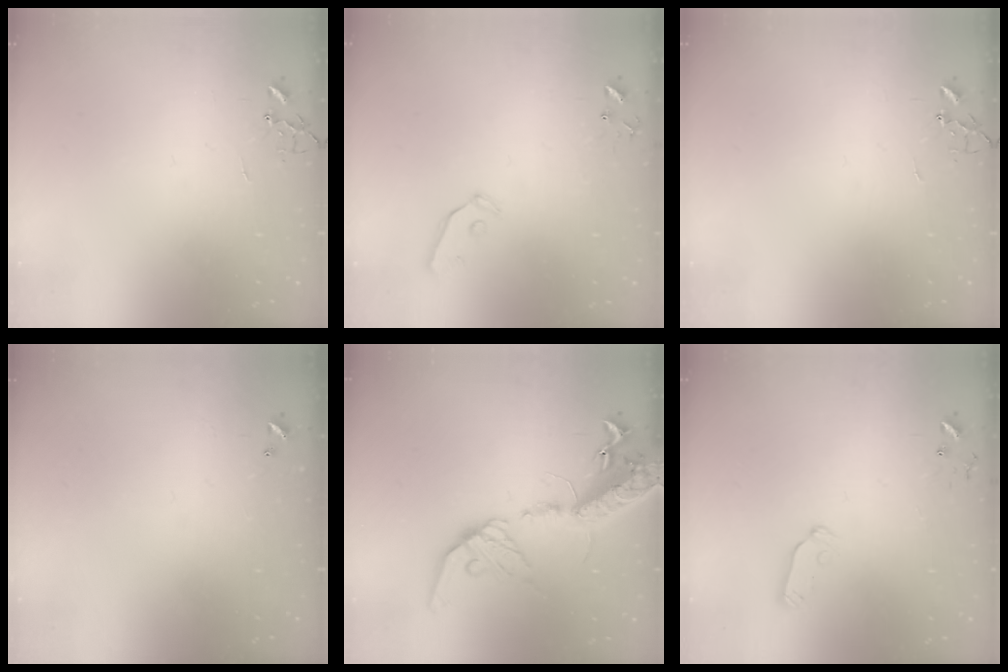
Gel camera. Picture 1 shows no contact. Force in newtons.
{"total": 4.0, "press": 3.9, "slide": 0.7}
{"total": 0.0}
{"total": 0.0}
{"total": 20.9, "press": 20.4, "slide": 4.4}
{"total": 6.0, "press": 6.0, "slide": 0.5}